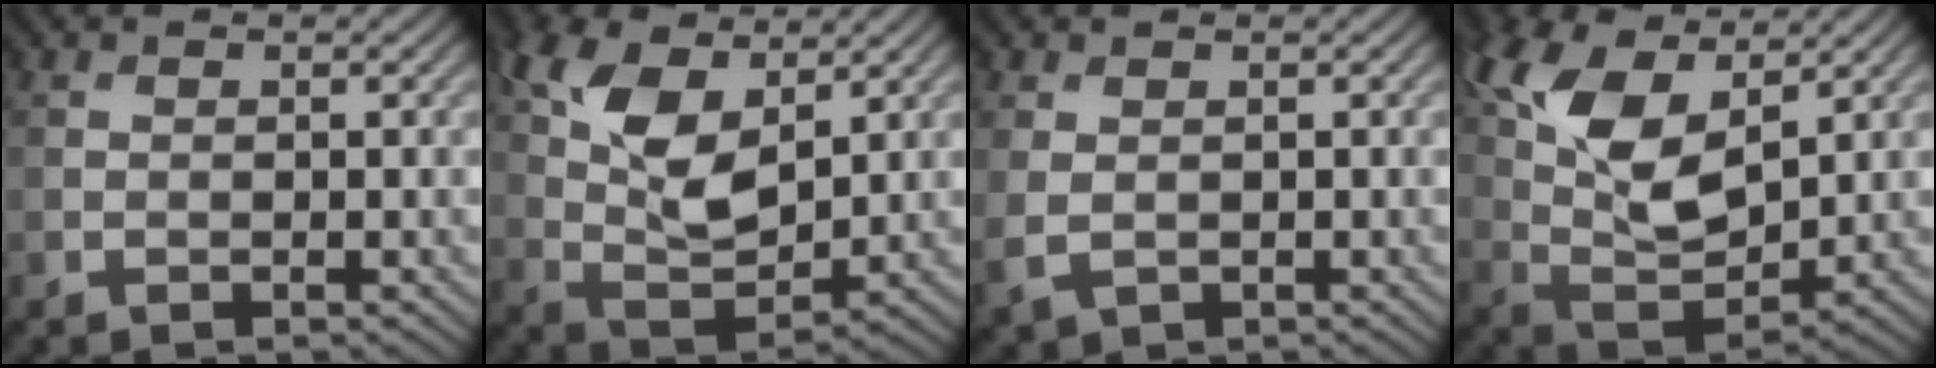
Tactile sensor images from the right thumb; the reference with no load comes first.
{"total": 9.9, "force": [4.5, 4.9, 7.3], "torque": [-0.164, 0.005, 0.092]}
{"total": 2.8, "force": [0.0, 1.9, 2.0], "torque": [-0.064, -0.009, 0.002]}
{"total": 11.8, "force": [5.3, 5.6, 9.0], "torque": [-0.207, 0.009, 0.108]}